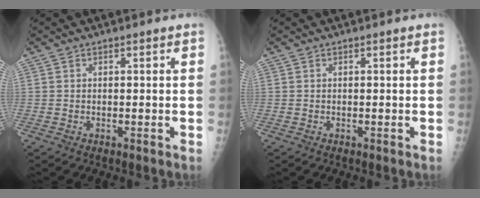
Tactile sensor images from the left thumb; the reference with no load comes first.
{"total": 0.0}